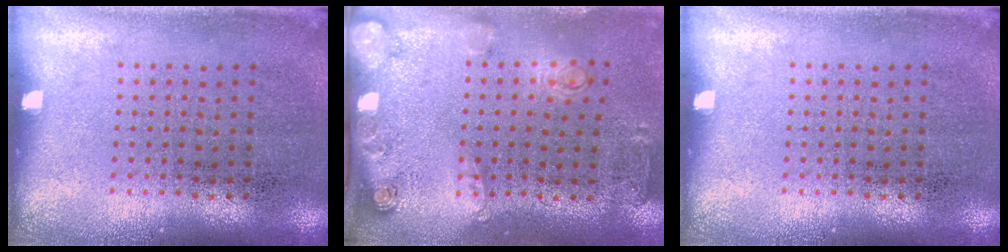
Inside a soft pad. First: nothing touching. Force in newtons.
{"total": 2.0, "press": 1.4, "slide": 1.4}
{"total": 0.0}